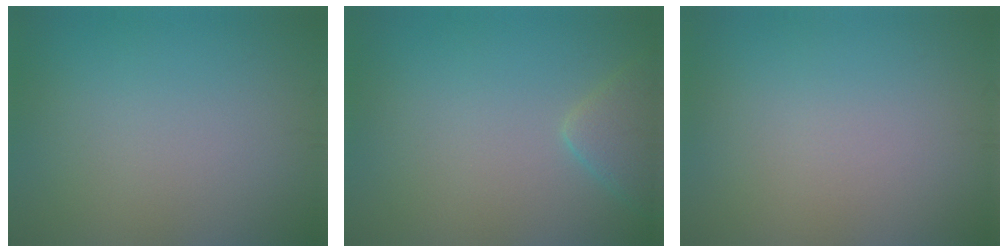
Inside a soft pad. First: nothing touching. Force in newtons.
{"total": 2.5, "press": 2.5, "slide": 0.2}
{"total": 0.0}